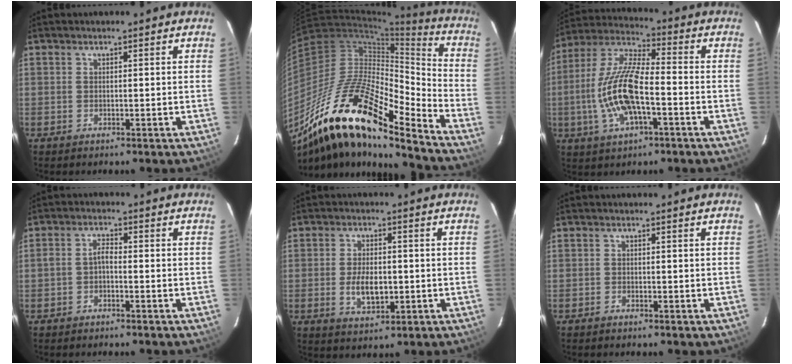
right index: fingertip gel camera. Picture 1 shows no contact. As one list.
[{"total": 24.2, "force": [-16.0, 6.4, 17.0], "torque": [-0.312, -0.025, -0.300]}, {"total": 15.1, "force": [-3.9, 5.2, 13.6], "torque": [-0.282, -0.001, -0.078]}, {"total": 2.1, "force": [-1.2, 0.9, 1.5], "torque": [-0.036, 0.010, -0.025]}, {"total": 6.5, "force": [-1.2, 3.5, 5.3], "torque": [-0.106, -0.005, -0.017]}, {"total": 1.0, "force": [-0.8, 0.6, 0.3], "torque": [-0.007, 0.000, -0.013]}]